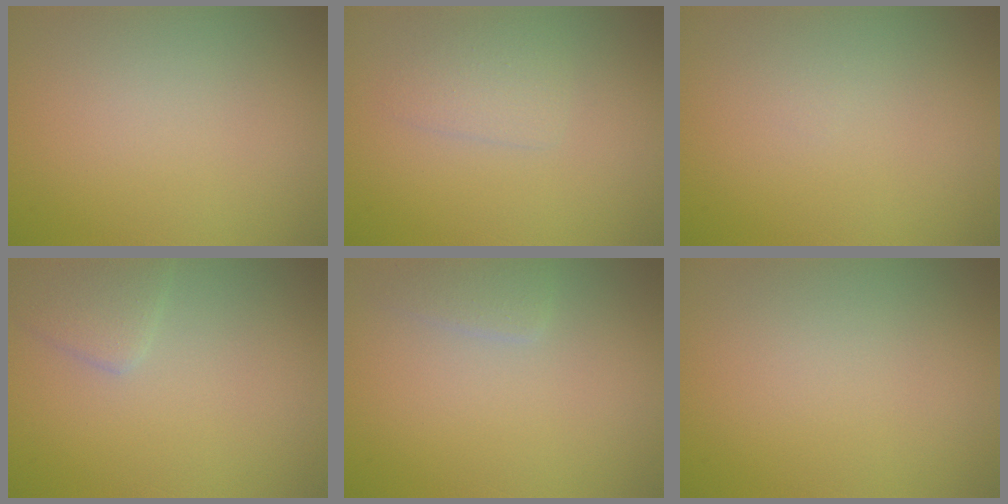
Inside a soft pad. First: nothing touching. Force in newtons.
{"total": 1.6, "press": 1.6, "slide": 0.0}
{"total": 0.0}
{"total": 2.1, "press": 2.1, "slide": 0.1}
{"total": 1.3, "press": 1.3, "slide": 0.1}
{"total": 0.0}